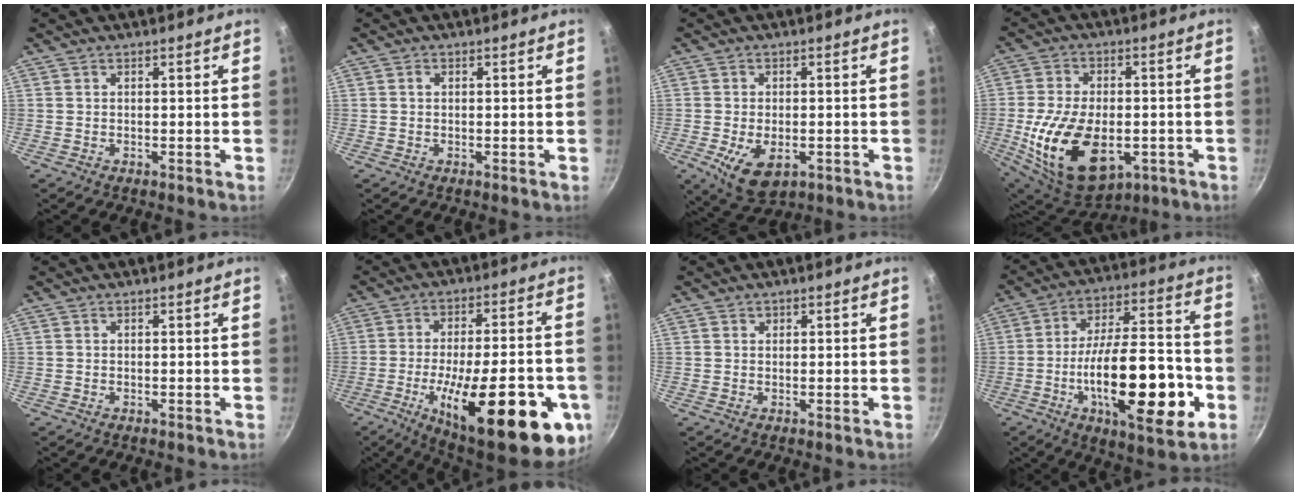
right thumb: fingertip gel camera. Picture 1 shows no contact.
{"total": 0.6, "force": [0.1, 0.5, 0.4], "torque": [-0.005, 0.004, 0.003]}
{"total": 8.4, "force": [-2.6, 4.9, 6.3], "torque": [-0.105, -0.009, -0.032]}
{"total": 20.2, "force": [-4.4, 12.4, 15.3], "torque": [-0.272, 0.001, -0.057]}
{"total": 0.0}
{"total": 29.4, "force": [-10.2, 10.0, 25.7], "torque": [-0.335, 0.009, -0.141]}
{"total": 0.7, "force": [0.4, 0.6, 0.1], "torque": [0.003, 0.002, 0.004]}
{"total": 24.7, "force": [-6.8, 9.1, 22.0], "torque": [-0.324, 0.033, -0.102]}